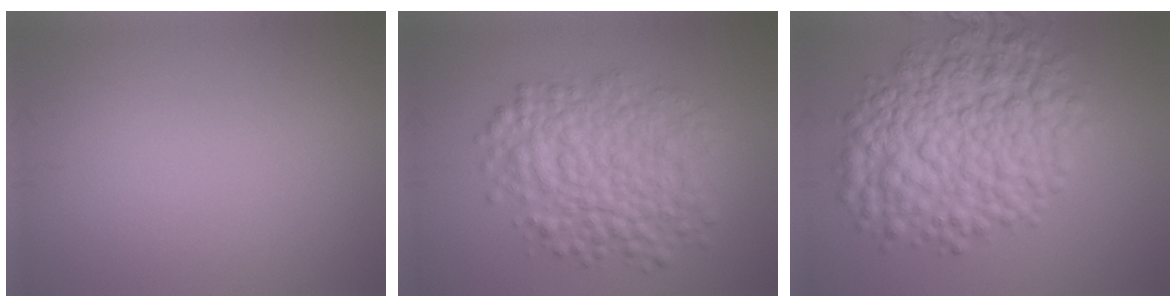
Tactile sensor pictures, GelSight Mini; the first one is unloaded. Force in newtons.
{"total": 7.4, "press": 7.4, "slide": 0.1}
{"total": 10.2, "press": 10.2, "slide": 0.1}